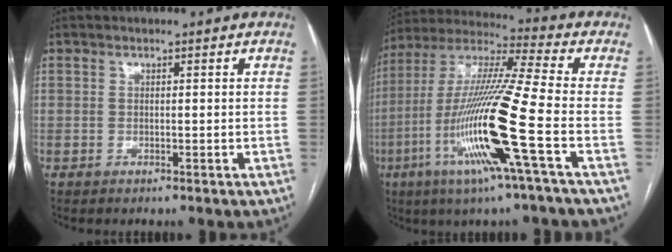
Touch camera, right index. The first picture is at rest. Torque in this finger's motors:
{"motor_torque": [2.14, 0.00, 1.05, 0.21]}